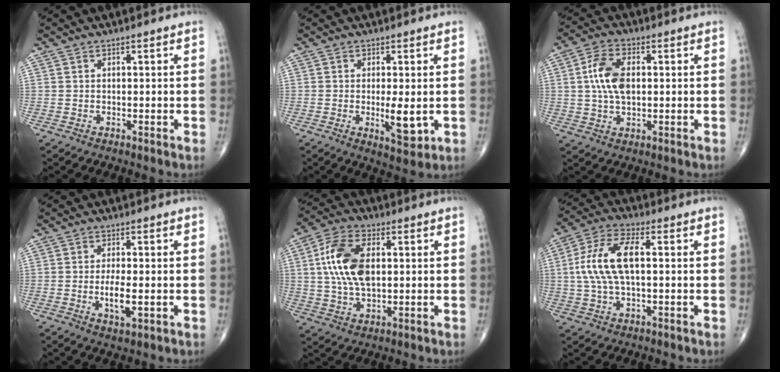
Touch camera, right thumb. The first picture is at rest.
{"total": 5.6, "force": [-0.6, 1.7, 5.3], "torque": [-0.081, -0.015, -0.004]}
{"total": 8.5, "force": [1.0, 4.8, 7.0], "torque": [-0.137, 0.006, 0.017]}
{"total": 5.2, "force": [-0.9, 1.8, 4.8], "torque": [-0.088, -0.009, -0.016]}
{"total": 13.0, "force": [1.9, 7.2, 10.7], "torque": [-0.210, 0.008, 0.034]}
{"total": 11.9, "force": [1.0, 5.2, 10.6], "torque": [-0.223, 0.023, 0.017]}